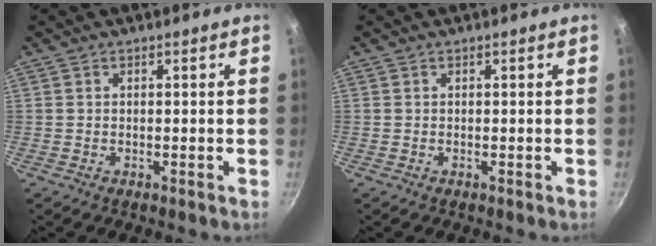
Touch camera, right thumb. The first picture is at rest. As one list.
[{"total": 0.0}]